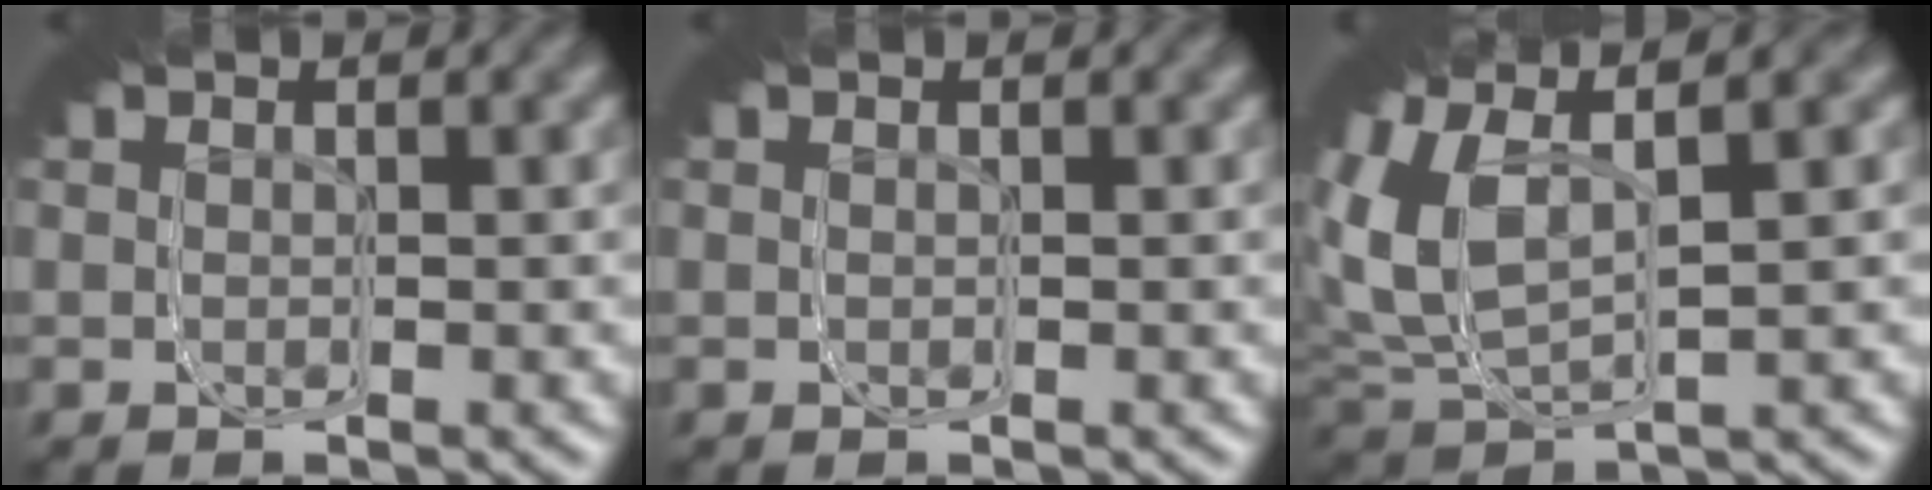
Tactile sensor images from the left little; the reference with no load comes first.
{"total": 0.0}
{"total": 7.7, "force": [2.4, 4.8, 5.5], "torque": [-0.110, 0.018, 0.021]}